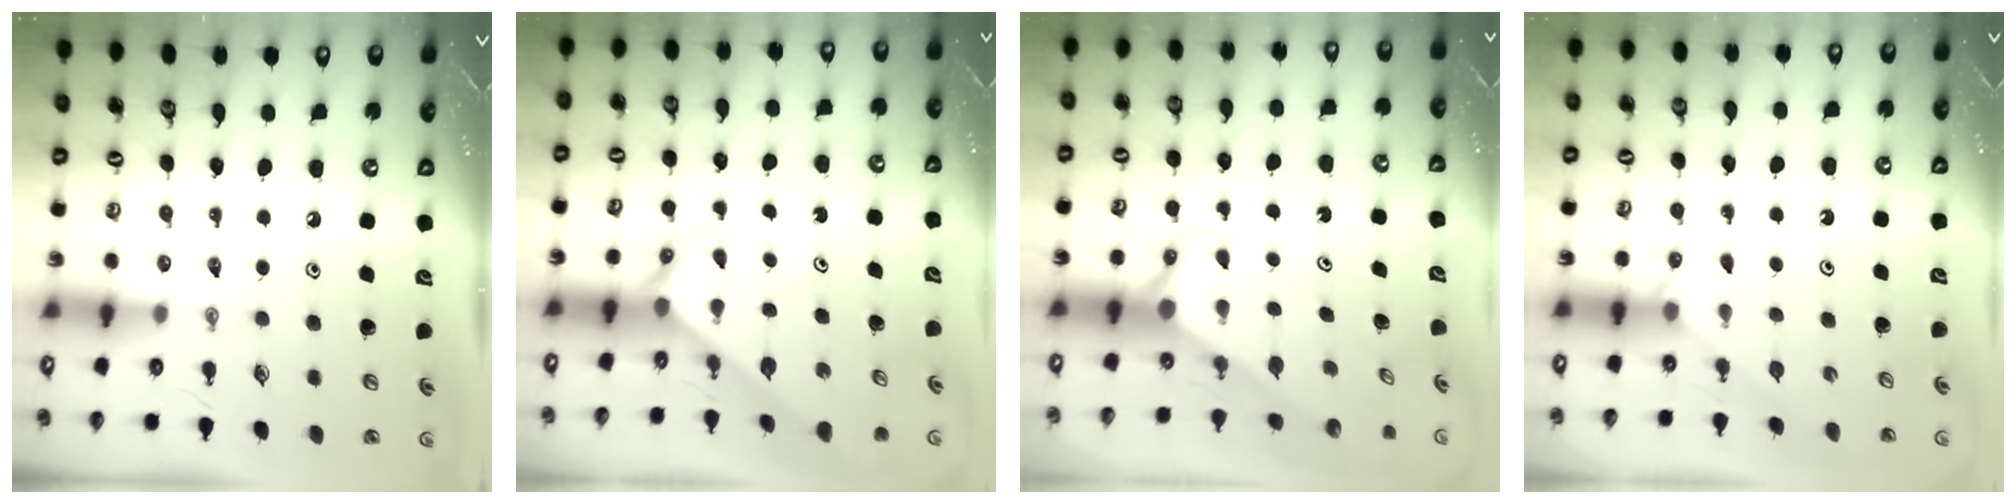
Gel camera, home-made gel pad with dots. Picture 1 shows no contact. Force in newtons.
{"total": 2.4, "press": 2.4, "slide": 0.2}
{"total": 2.7, "press": 2.7, "slide": 0.0}
{"total": 3.8, "press": 3.7, "slide": 0.3}